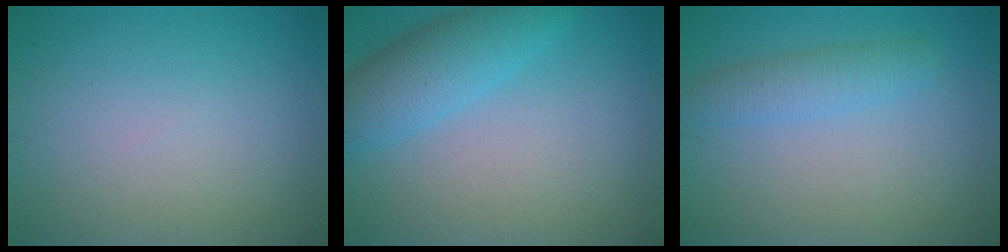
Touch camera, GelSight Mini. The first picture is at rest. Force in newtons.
{"total": 4.7, "press": 4.7, "slide": 0.2}
{"total": 2.4, "press": 2.4, "slide": 0.1}